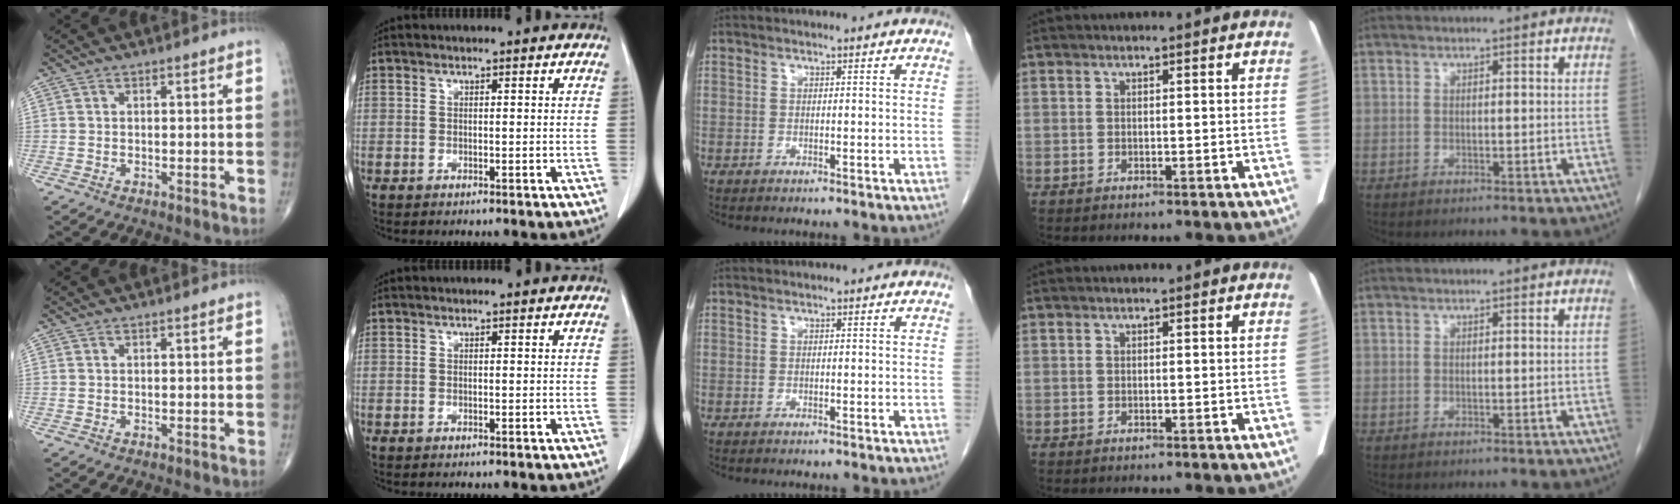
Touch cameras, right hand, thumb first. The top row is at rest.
{}